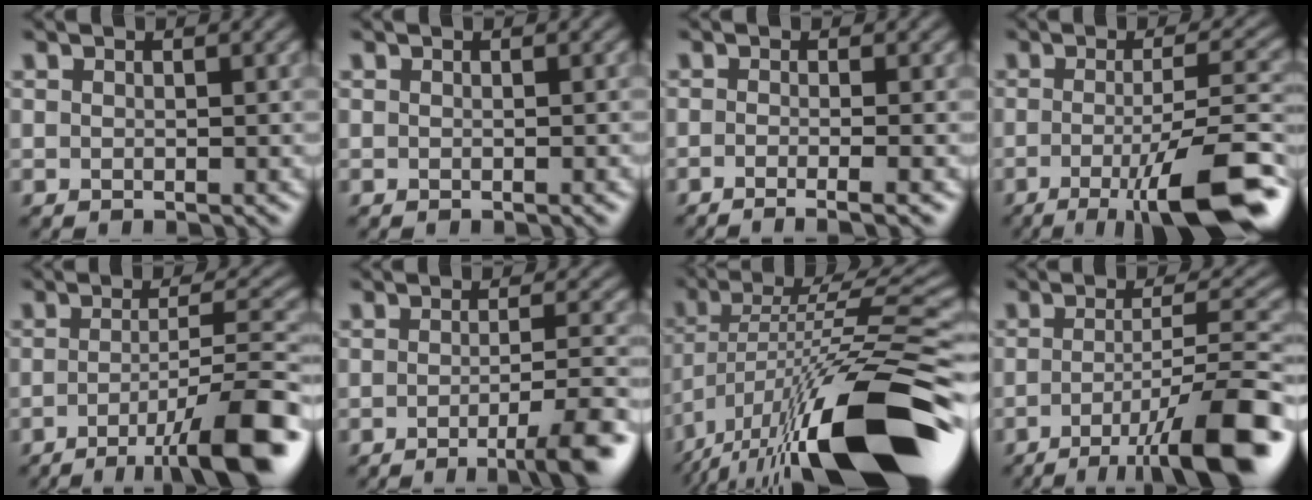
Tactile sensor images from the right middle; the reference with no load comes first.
{"total": 0.7, "force": [-0.2, 0.1, 0.7], "torque": [-0.004, 0.002, -0.004]}
{"total": 3.7, "force": [-1.6, 1.2, 3.1], "torque": [-0.022, -0.003, -0.032]}
{"total": 10.5, "force": [-4.2, 2.2, 9.4], "torque": [-0.124, -0.005, -0.070]}
{"total": 10.6, "force": [-5.4, 2.1, 8.9], "torque": [-0.117, 0.001, -0.087]}
{"total": 5.8, "force": [-2.7, 1.2, 5.0], "torque": [-0.066, -0.001, -0.043]}
{"total": 16.1, "force": [-8.1, 4.3, 13.2], "torque": [-0.225, 0.016, -0.142]}
{"total": 11.8, "force": [-5.9, 2.6, 9.9], "torque": [-0.137, -0.002, -0.095]}